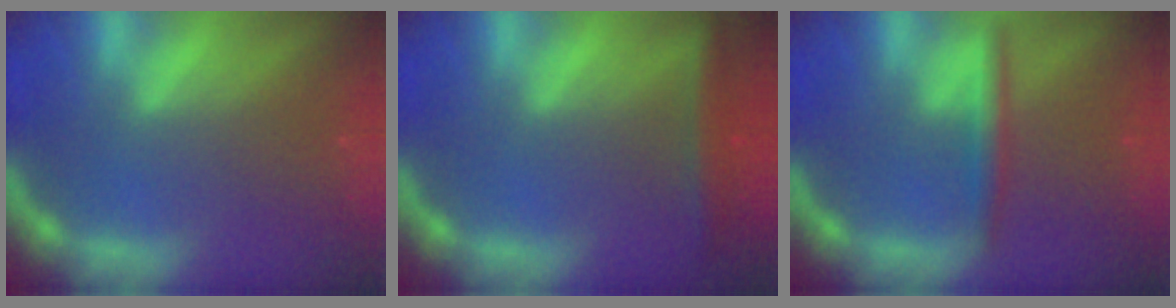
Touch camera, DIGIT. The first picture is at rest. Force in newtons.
{"total": 3.0}
{"total": 2.4}